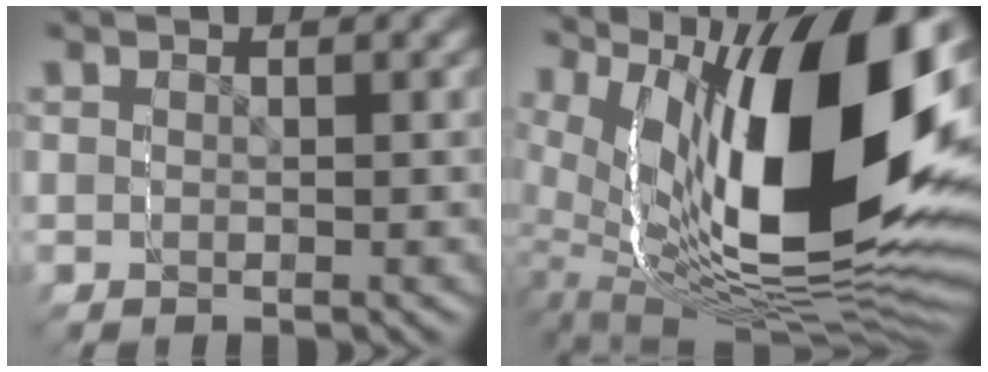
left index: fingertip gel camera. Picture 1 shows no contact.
{"total": 18.0, "force": [1.4, 10.4, 14.6], "torque": [-0.253, 0.001, 0.024]}